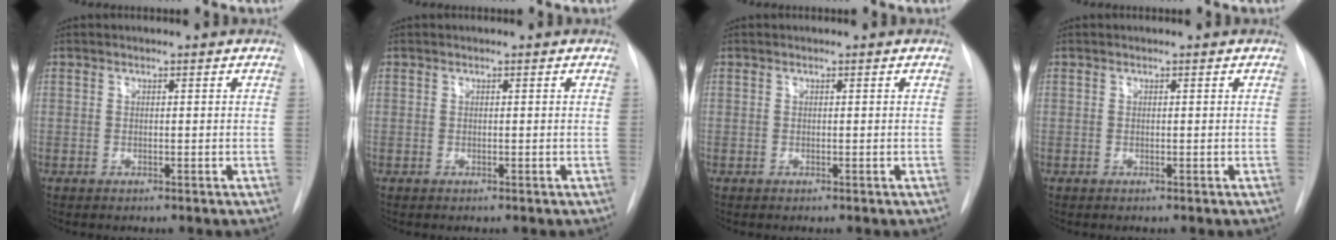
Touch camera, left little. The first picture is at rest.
{"total": 0.0}
{"total": 0.0}
{"total": 0.0}